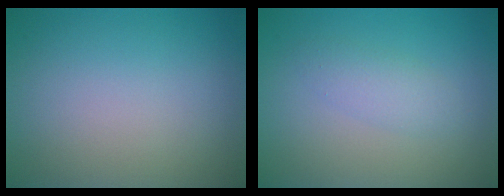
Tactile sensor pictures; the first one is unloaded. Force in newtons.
{"total": 1.9, "press": 1.9, "slide": 0.1}